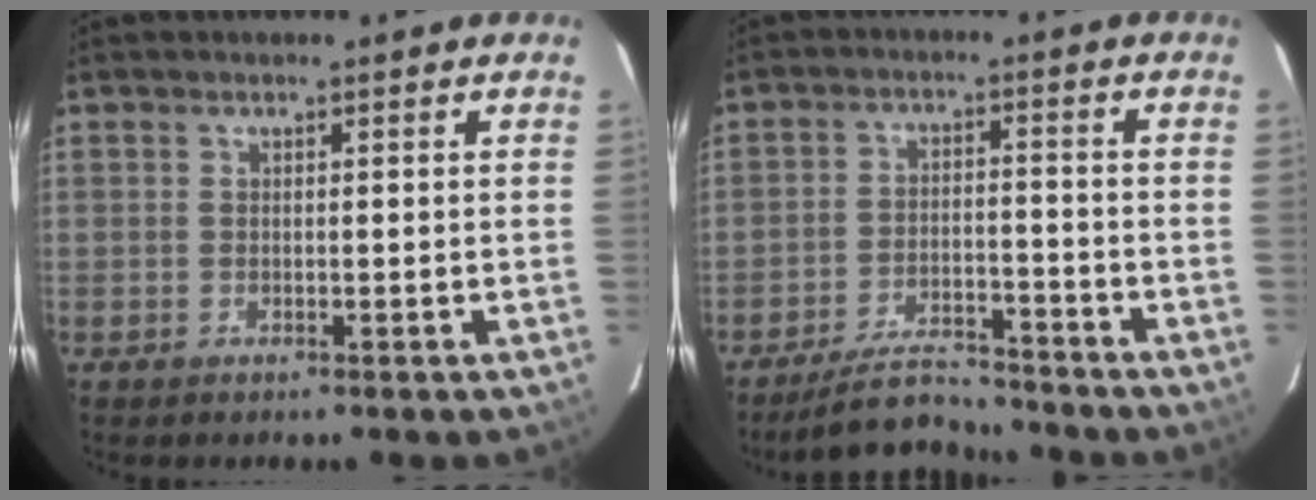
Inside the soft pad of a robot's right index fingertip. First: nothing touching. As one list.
[{"total": 7.2, "force": [-6.9, 1.5, 1.4], "torque": [-0.026, -0.004, -0.118]}]